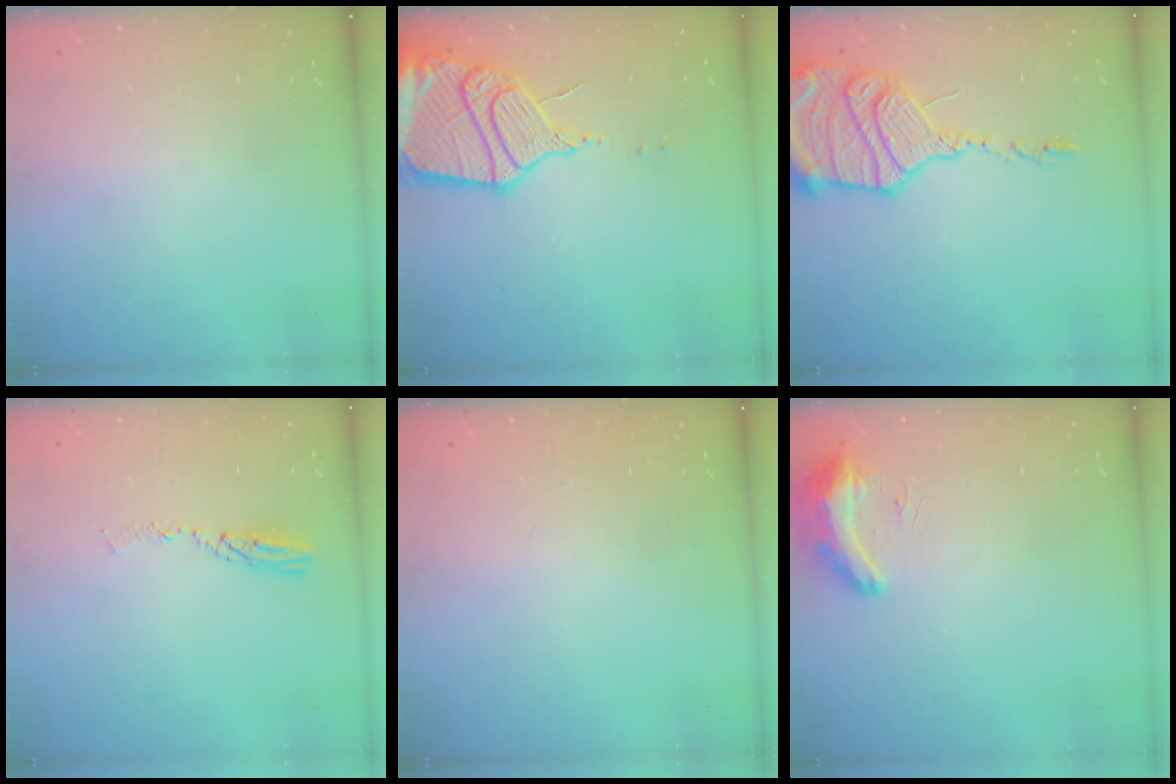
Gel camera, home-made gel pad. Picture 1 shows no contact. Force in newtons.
{"total": 19.2, "press": 18.4, "slide": 5.2}
{"total": 20.5, "press": 19.8, "slide": 5.4}
{"total": 6.5, "press": 6.5, "slide": 0.7}
{"total": 0.0}
{"total": 17.3, "press": 10.6, "slide": 13.6}